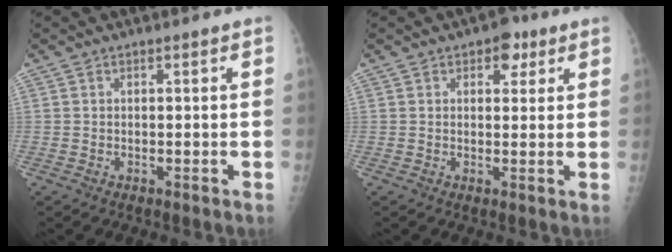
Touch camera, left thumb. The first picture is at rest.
{"total": 4.3, "force": [2.2, 2.6, 2.6], "torque": [-0.008, -0.004, 0.023]}